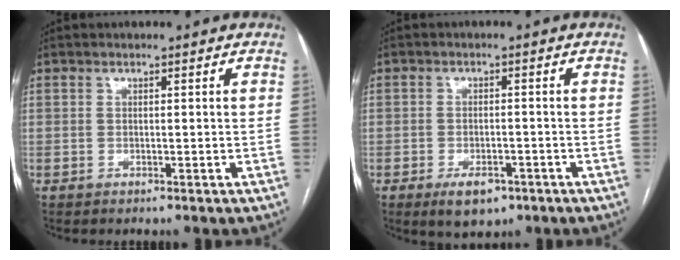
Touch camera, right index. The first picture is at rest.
{"total": 4.9, "force": [-2.8, 2.8, 2.9], "torque": [-0.046, 0.000, -0.036]}